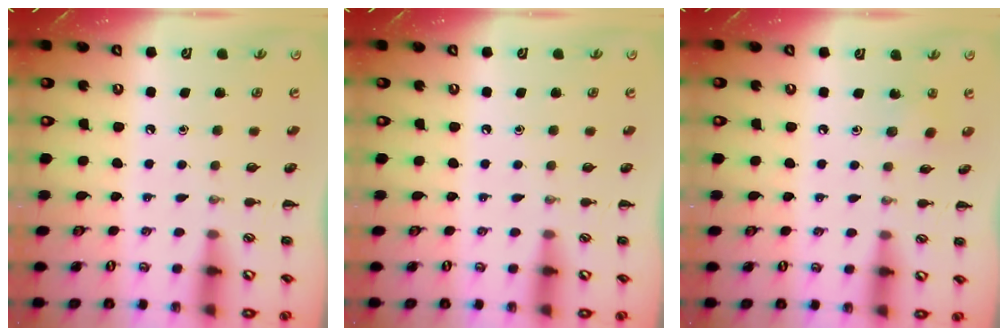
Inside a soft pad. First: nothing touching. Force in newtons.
{"total": 0.0}
{"total": 2.4, "press": 2.3, "slide": 0.7}